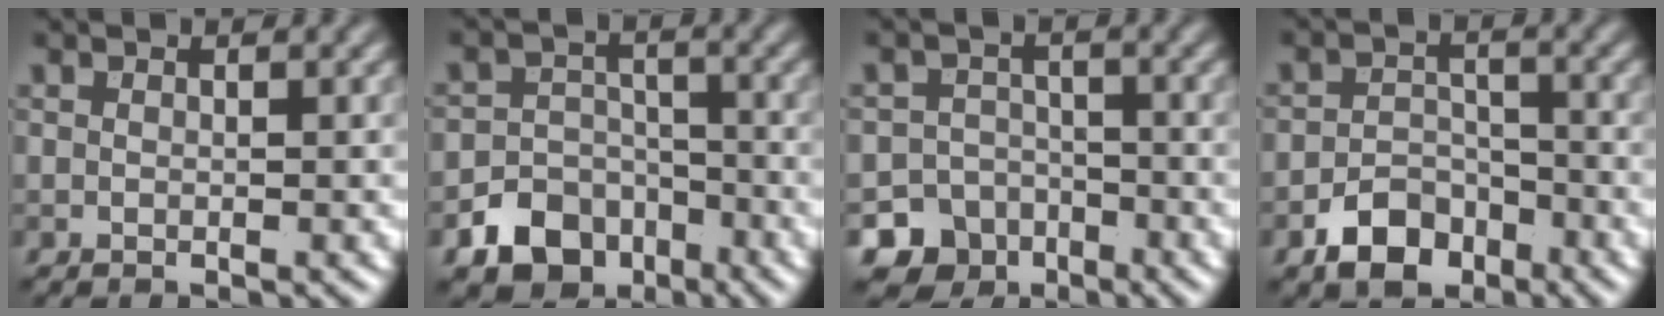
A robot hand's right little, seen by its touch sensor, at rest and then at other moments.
{"total": 6.1, "force": [-3.7, 4.5, 1.8], "torque": [-0.007, -0.006, -0.066]}
{"total": 6.7, "force": [-4.4, 5.0, 0.4], "torque": [0.021, -0.013, -0.077]}
{"total": 4.0, "force": [-2.6, 2.6, 1.7], "torque": [-0.021, 0.000, -0.048]}